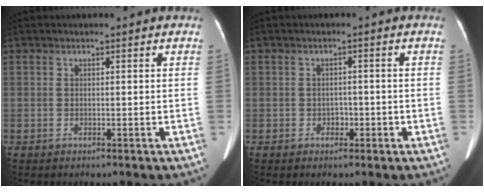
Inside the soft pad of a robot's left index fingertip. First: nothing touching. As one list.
[{"total": 1.6, "force": [-0.7, 1.3, 0.7], "torque": [-0.008, 0.005, -0.008]}]